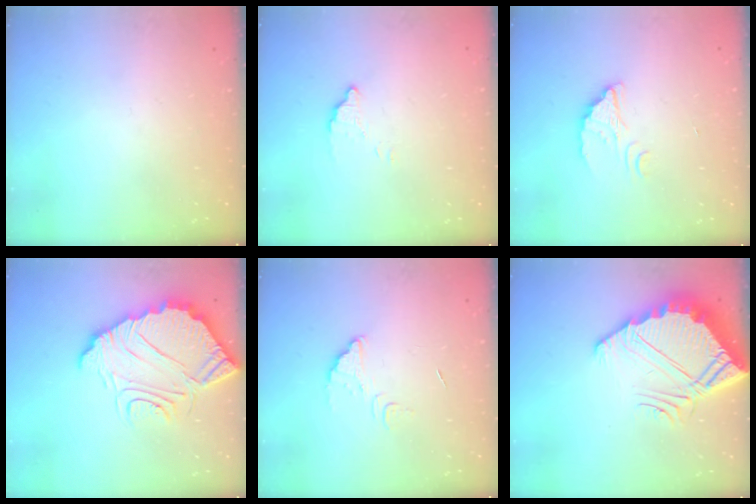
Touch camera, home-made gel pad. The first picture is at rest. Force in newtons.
{"total": 2.9, "press": 2.9, "slide": 0.1}
{"total": 2.5, "press": 2.5, "slide": 0.1}
{"total": 11.7, "press": 11.7, "slide": 0.9}
{"total": 6.4, "press": 6.4, "slide": 0.5}
{"total": 10.4, "press": 10.4, "slide": 0.6}